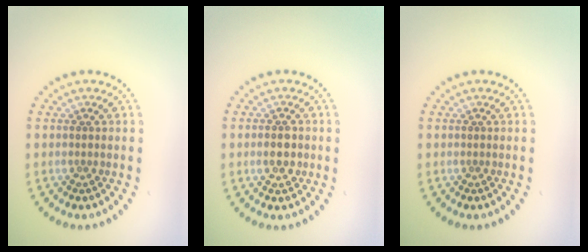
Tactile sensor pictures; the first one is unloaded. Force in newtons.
{"total": 2.4, "press": 2.4, "slide": 0.0}
{"total": 0.0}